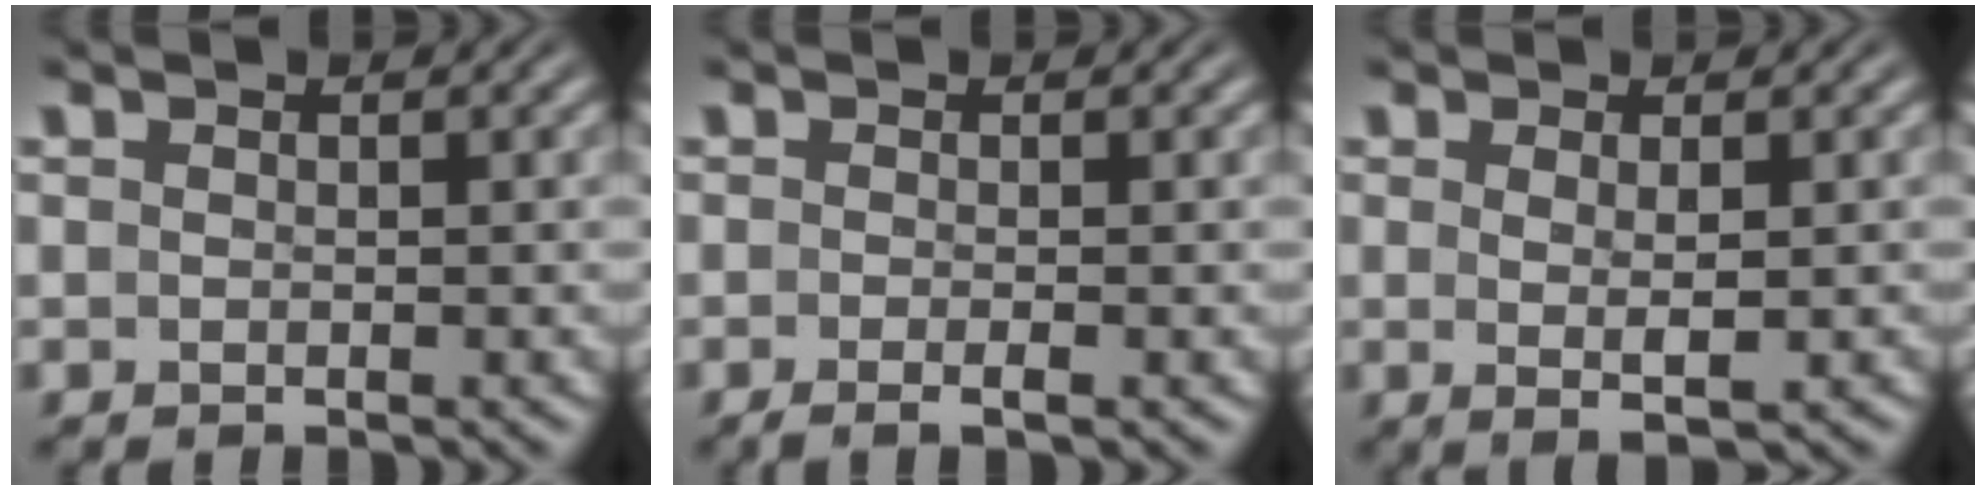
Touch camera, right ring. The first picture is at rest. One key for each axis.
{"total": 1.5, "fx": -1.1, "fy": -0.1, "fz": 1.0, "tx": -0.023, "ty": -0.007, "tz": -0.016}
{"total": 2.3, "fx": -0.2, "fy": -0.3, "fz": 2.3, "tx": -0.038, "ty": -0.014, "tz": 0.009}